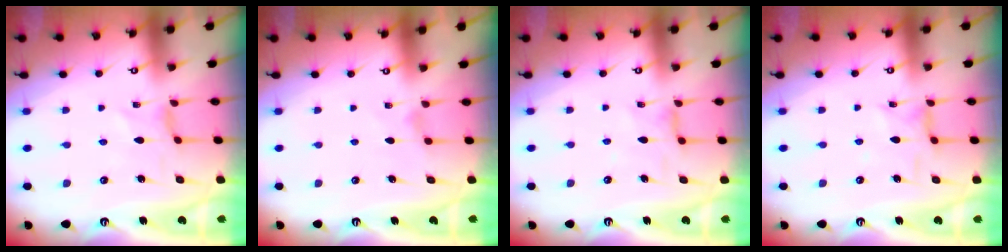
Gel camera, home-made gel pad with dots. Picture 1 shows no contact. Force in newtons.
{"total": 2.1, "press": 2.1, "slide": 0.4}
{"total": 2.9, "press": 2.9, "slide": 0.4}
{"total": 2.5, "press": 2.5, "slide": 0.4}